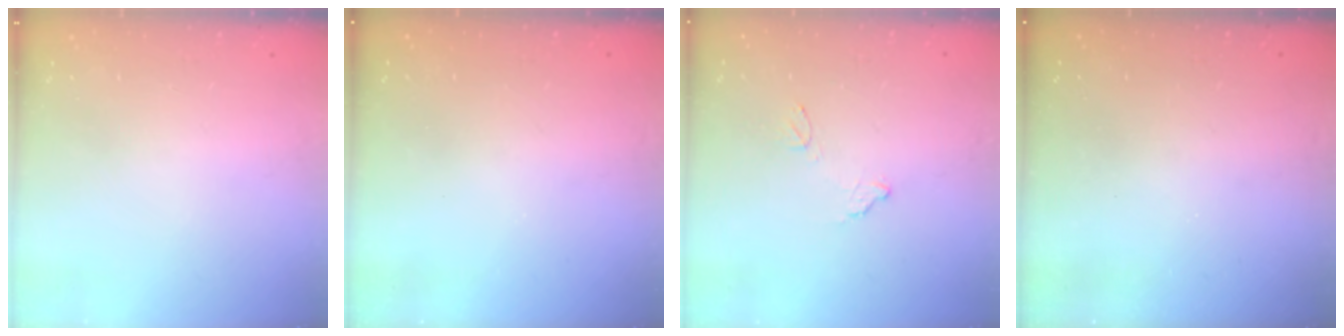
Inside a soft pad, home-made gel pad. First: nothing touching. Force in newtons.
{"total": 3.0, "press": 3.0, "slide": 0.3}
{"total": 8.0, "press": 8.0, "slide": 0.4}
{"total": 2.9, "press": 2.7, "slide": 0.8}